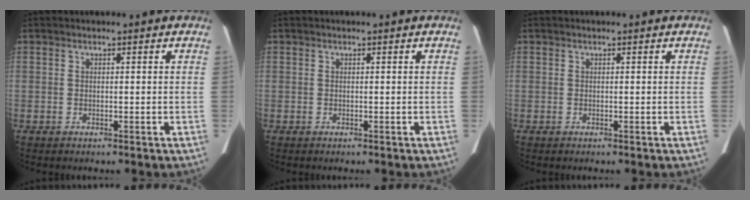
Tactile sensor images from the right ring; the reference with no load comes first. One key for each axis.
{"total": 0.0}
{"total": 0.0}